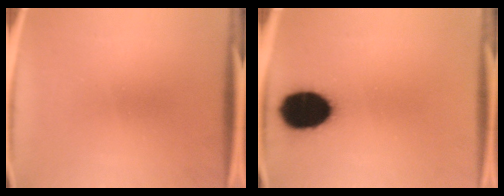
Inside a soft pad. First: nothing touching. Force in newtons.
{"total": 16.1}